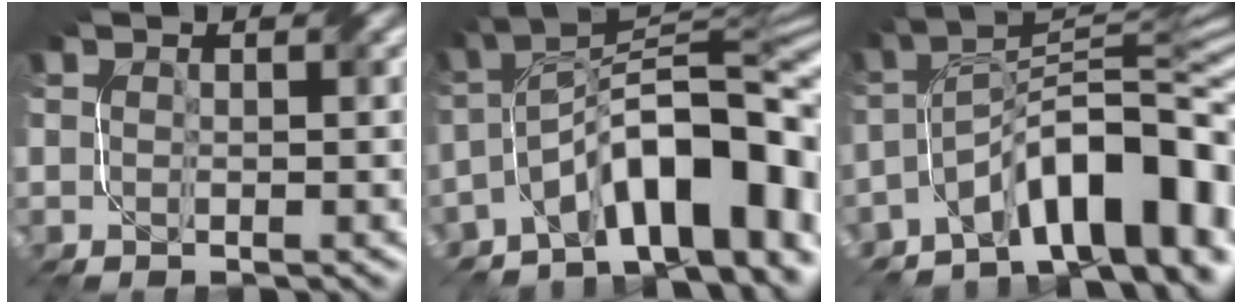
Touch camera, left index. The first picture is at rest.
{"total": 13.3, "force": [-5.8, 5.0, 10.8], "torque": [-0.148, 0.024, -0.091]}
{"total": 12.8, "force": [-6.6, 4.8, 9.9], "torque": [-0.132, 0.020, -0.104]}